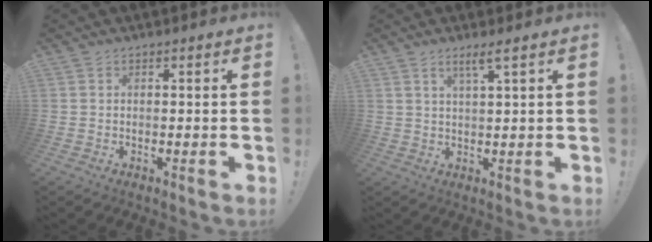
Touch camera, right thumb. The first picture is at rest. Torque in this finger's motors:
{"motor_torque": [-0.34, 0.43, -0.03, -0.18, 0.14]}